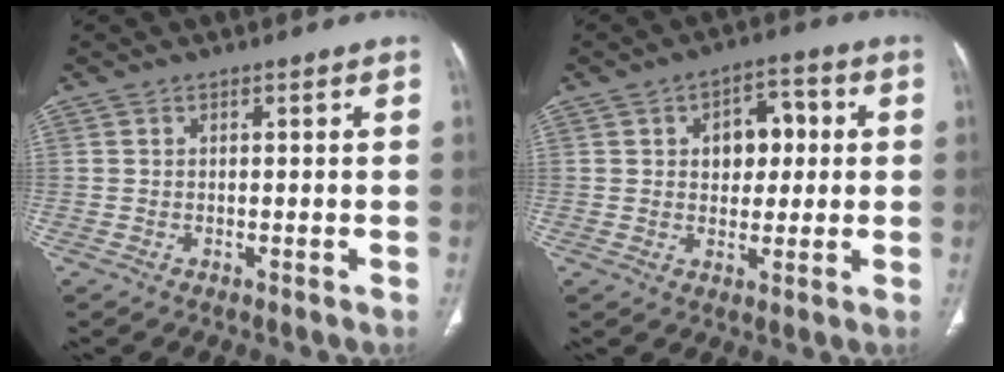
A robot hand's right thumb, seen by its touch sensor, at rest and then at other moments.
{"total": 8.3, "force": [1.5, 5.7, 5.9], "torque": [-0.045, 0.012, 0.020]}